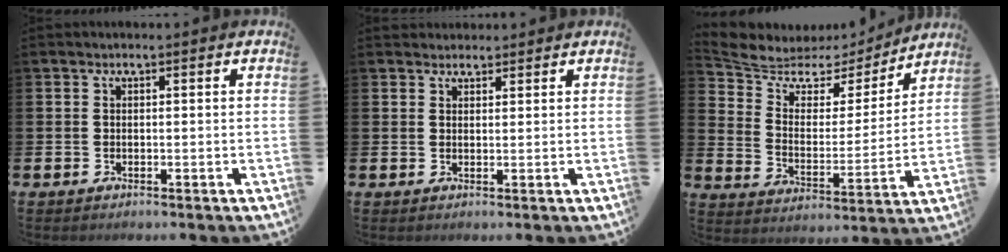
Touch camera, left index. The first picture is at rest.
{"total": 2.0, "force": [1.9, 0.7, -0.1], "torque": [0.014, -0.006, 0.033]}
{"total": 5.9, "force": [5.1, 2.8, 1.0], "torque": [-0.056, -0.041, 0.081]}